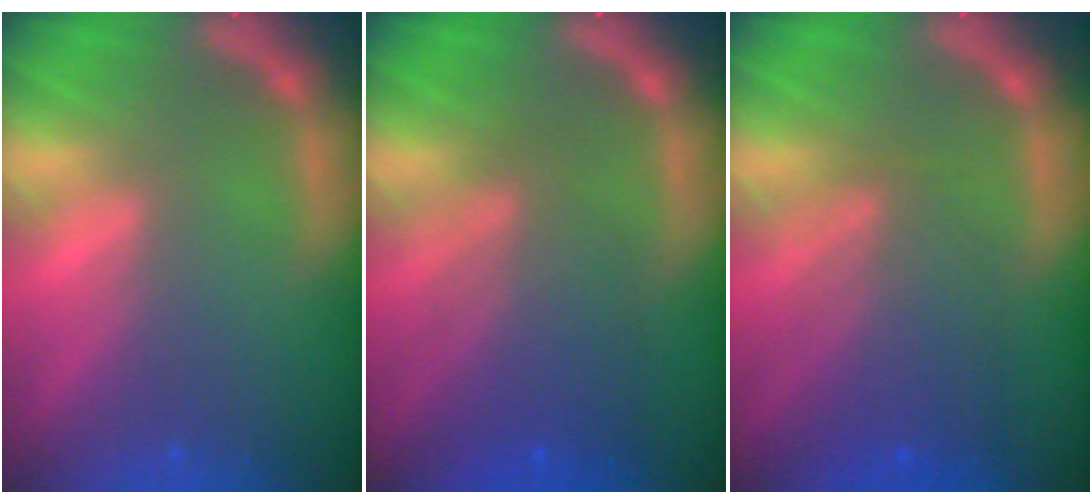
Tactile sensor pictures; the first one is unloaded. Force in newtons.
{"total": 6.0}
{"total": 5.6}